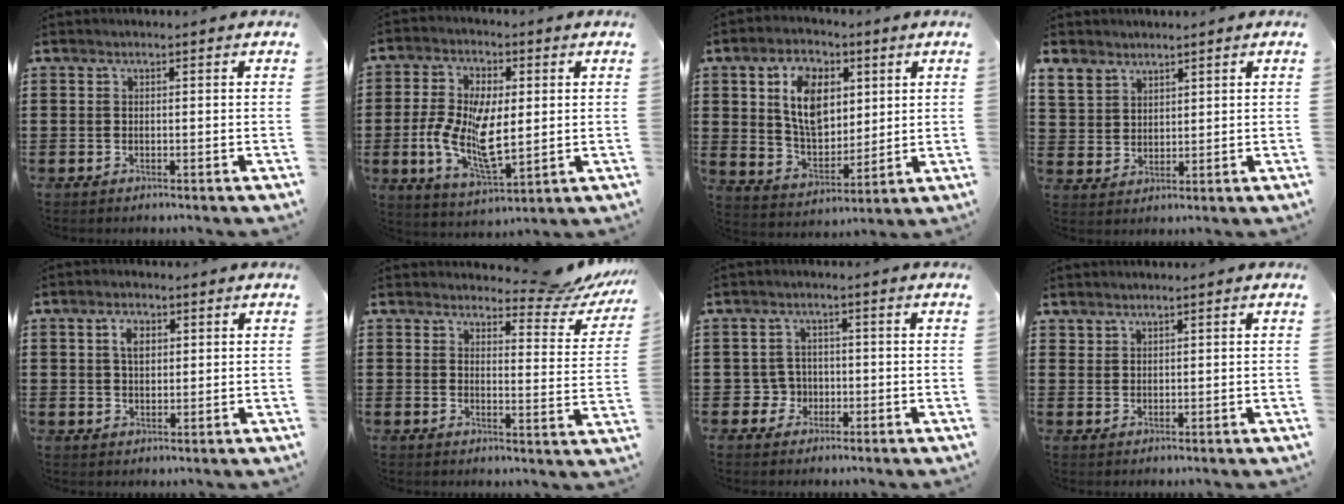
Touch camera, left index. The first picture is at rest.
{"total": 11.0, "force": [-0.4, 5.2, 9.7], "torque": [-0.207, -0.003, -0.005]}
{"total": 9.7, "force": [3.7, 6.2, 6.4], "torque": [-0.129, 0.008, 0.064]}
{"total": 4.2, "force": [3.4, 2.4, 0.2], "torque": [-0.021, -0.002, 0.065]}
{"total": 3.2, "force": [1.2, 2.1, 2.2], "torque": [-0.042, 0.006, 0.019]}
{"total": 6.0, "force": [5.3, 1.1, 2.5], "torque": [-0.046, -0.029, 0.090]}
{"total": 3.0, "force": [-0.9, 2.8, 0.9], "torque": [-0.027, 0.003, -0.020]}
{"total": 1.6, "force": [1.5, 0.4, 0.1], "torque": [-0.003, 0.000, 0.030]}